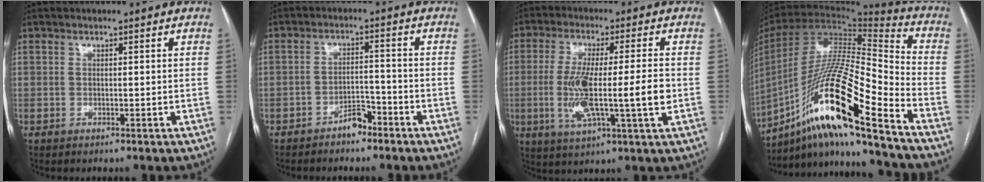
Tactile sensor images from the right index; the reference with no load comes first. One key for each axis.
{"total": 3.7, "fx": -2.9, "fy": 1.5, "fz": 1.7, "tx": -0.025, "ty": 0.007, "tz": -0.048}
{"total": 12.4, "fx": -1.6, "fy": 0.9, "fz": 12.2, "tx": -0.231, "ty": -0.005, "tz": -0.028}
{"total": 21.8, "fx": -14.0, "fy": 0.7, "fz": 16.7, "tx": -0.330, "ty": -0.010, "tz": -0.259}